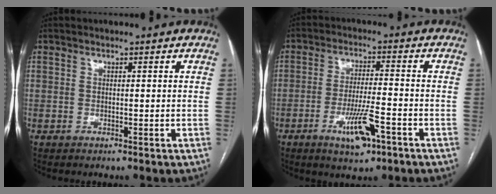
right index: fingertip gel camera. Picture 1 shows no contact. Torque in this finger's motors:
{"motor_torque": [-0.27, 0.06, -0.03, 0.05]}